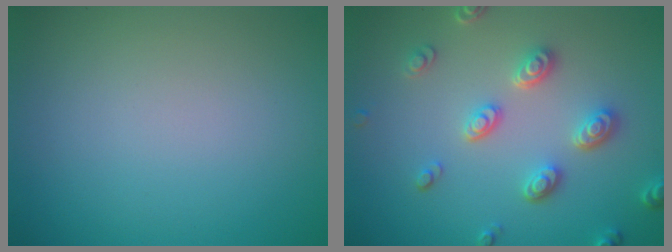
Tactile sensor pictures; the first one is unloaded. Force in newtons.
{"total": 3.5, "press": 3.2, "slide": 1.4}